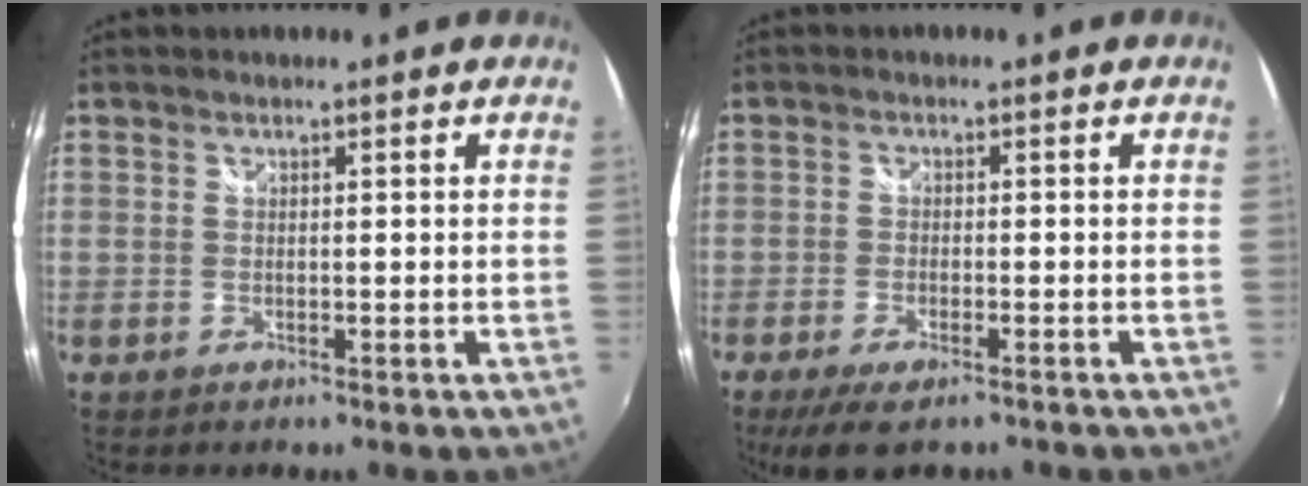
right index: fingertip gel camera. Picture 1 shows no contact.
{"total": 7.5, "force": [-5.4, 2.4, 4.5], "torque": [-0.108, -0.029, -0.093]}